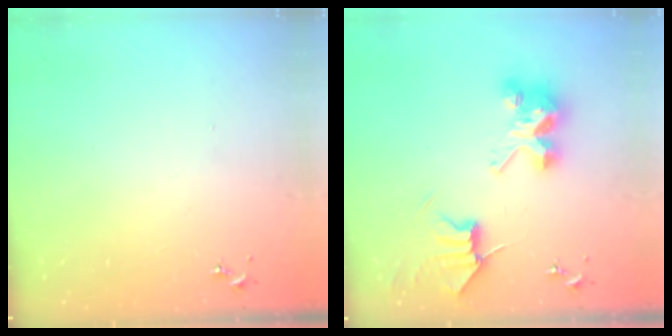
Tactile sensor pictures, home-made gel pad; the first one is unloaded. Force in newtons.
{"total": 9.7, "press": 9.7, "slide": 0.5}